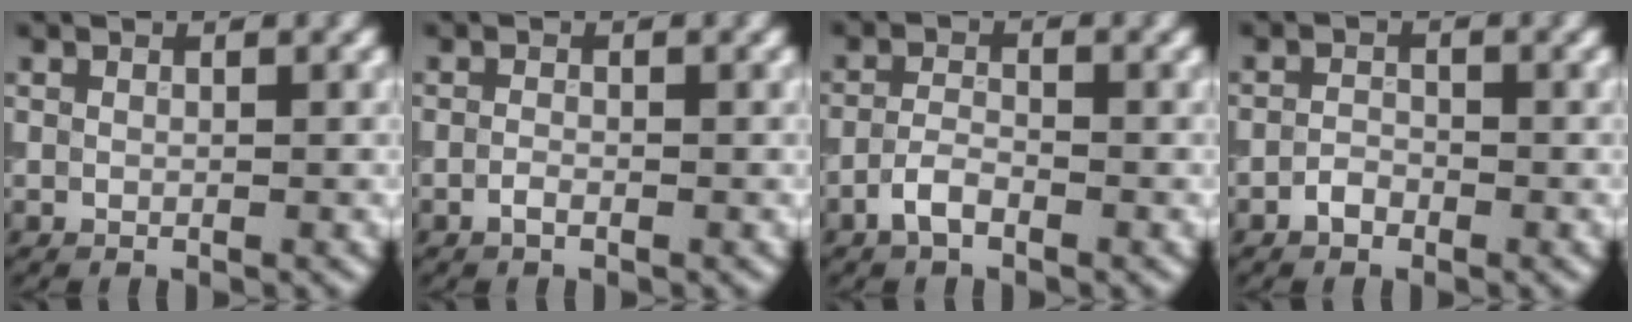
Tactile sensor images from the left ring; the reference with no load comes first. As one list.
[{"total": 0.8, "force": [-0.5, 0.3, 0.6], "torque": [-0.013, -0.001, -0.011]}, {"total": 2.2, "force": [-1.4, 0.9, 1.4], "torque": [-0.030, 0.005, -0.033]}, {"total": 1.4, "force": [-0.9, 0.8, 0.6], "torque": [-0.009, 0.004, -0.020]}]